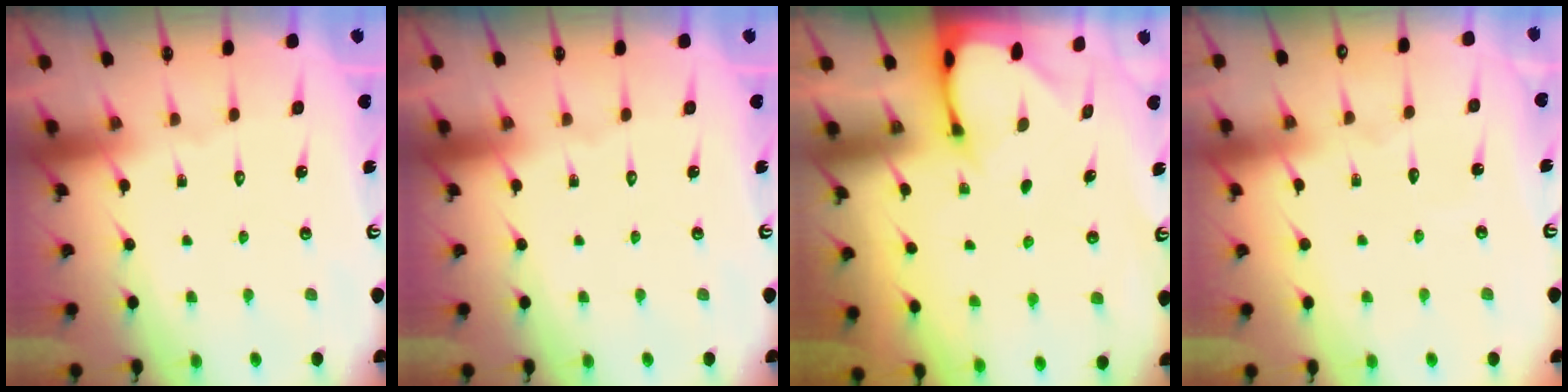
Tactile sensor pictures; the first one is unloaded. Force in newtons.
{"total": 0.0}
{"total": 2.5, "press": 2.5, "slide": 0.0}
{"total": 3.0, "press": 3.0, "slide": 0.3}